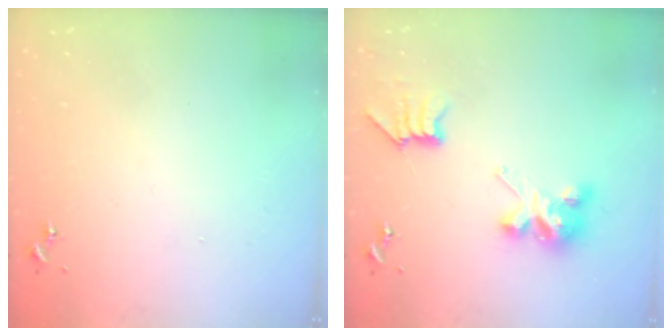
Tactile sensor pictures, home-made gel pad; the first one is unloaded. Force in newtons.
{"total": 8.0, "press": 8.0, "slide": 0.1}